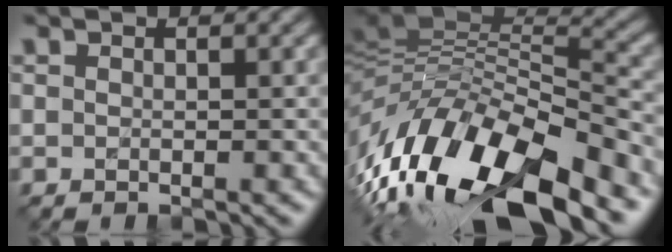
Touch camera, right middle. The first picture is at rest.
{"total": 16.4, "force": [-7.4, 6.3, 13.2], "torque": [-0.249, 0.013, -0.135]}